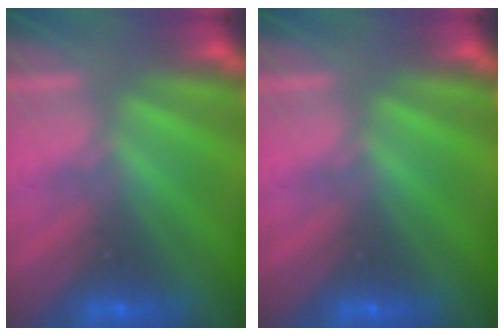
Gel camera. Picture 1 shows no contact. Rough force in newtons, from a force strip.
{"total": 0.0}